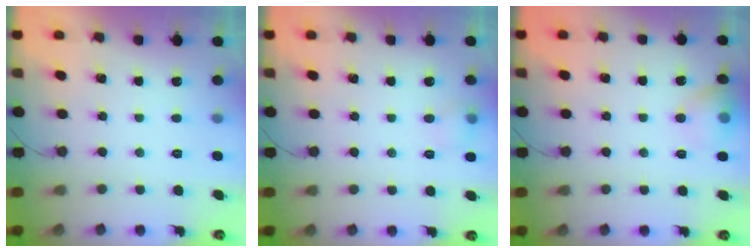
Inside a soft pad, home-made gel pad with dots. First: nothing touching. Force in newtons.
{"total": 5.5, "press": 5.3, "slide": 1.4}
{"total": 8.1, "press": 8.0, "slide": 1.5}